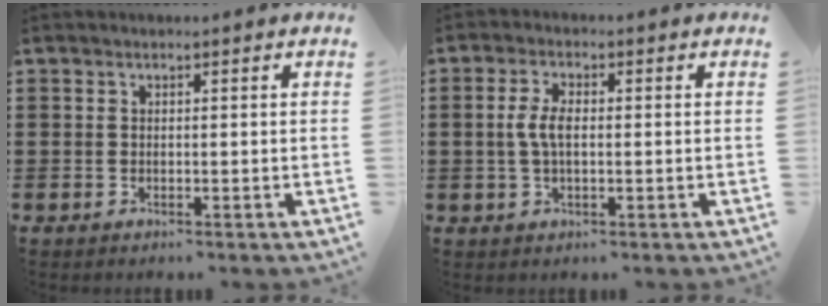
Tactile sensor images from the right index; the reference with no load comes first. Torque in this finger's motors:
{"motor_torque": [0.75, -0.09, 0.40, 0.10]}